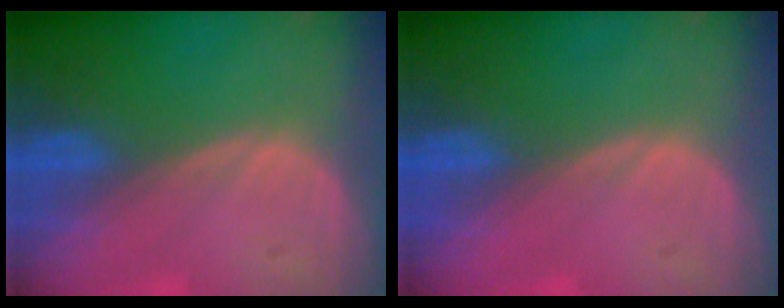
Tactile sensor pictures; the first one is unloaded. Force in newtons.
{"total": 0.0}